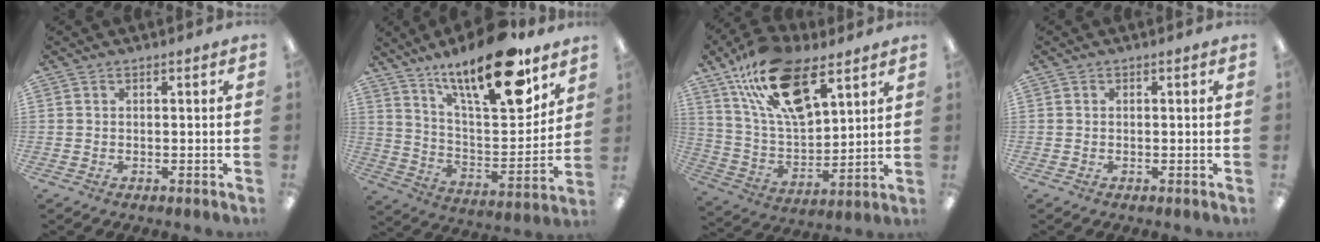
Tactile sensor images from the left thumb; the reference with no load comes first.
{"total": 22.7, "force": [16.0, 6.9, 14.6], "torque": [-0.220, -0.106, 0.261]}
{"total": 20.9, "force": [12.2, 9.8, 13.8], "torque": [-0.259, -0.048, 0.217]}
{"total": 0.0}